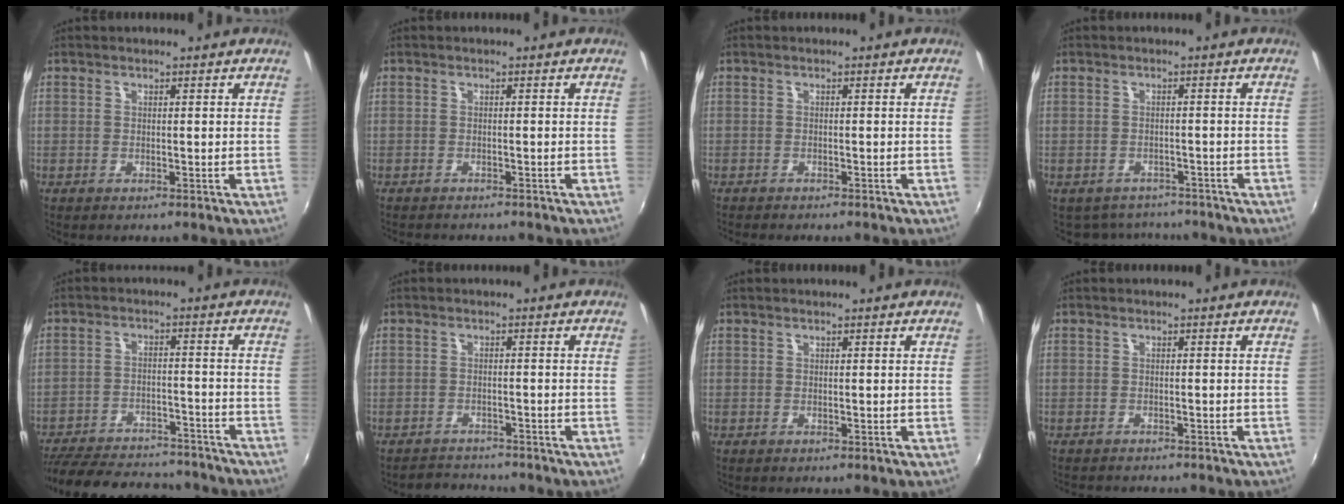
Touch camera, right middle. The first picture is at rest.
{"total": 3.0, "force": [-2.8, 0.5, 0.8], "torque": [-0.024, -0.015, -0.046]}
{"total": 2.2, "force": [-2.1, 0.4, 0.7], "torque": [-0.022, -0.014, -0.035]}
{"total": 6.5, "force": [-5.7, 2.8, 0.9], "torque": [-0.028, -0.003, -0.079]}
{"total": 23.4, "force": [-20.0, 7.7, 9.3], "torque": [-0.198, 0.001, -0.270]}
{"total": 3.7, "force": [-3.6, 1.0, -0.2], "torque": [-0.012, 0.000, -0.063]}
{"total": 0.0}
{"total": 3.1, "force": [-3.0, 0.5, 0.8], "torque": [-0.025, -0.015, -0.048]}